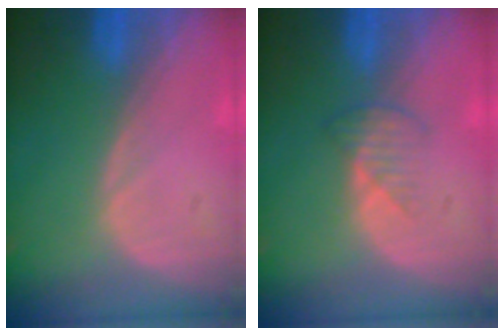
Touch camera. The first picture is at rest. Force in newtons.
{"total": 2.5, "press": 2.5, "slide": 0.3}